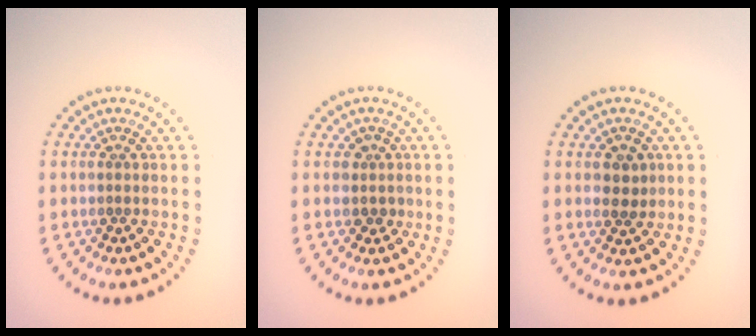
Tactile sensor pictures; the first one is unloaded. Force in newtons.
{"total": 1.6, "press": 1.2, "slide": 1.0}
{"total": 1.3, "press": 1.2, "slide": 0.6}